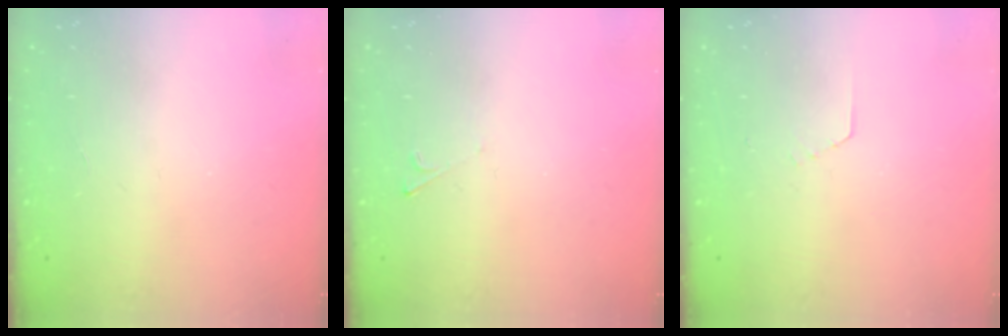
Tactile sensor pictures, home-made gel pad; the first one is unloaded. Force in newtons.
{"total": 2.0, "press": 1.9, "slide": 0.4}
{"total": 2.9, "press": 2.9, "slide": 0.2}